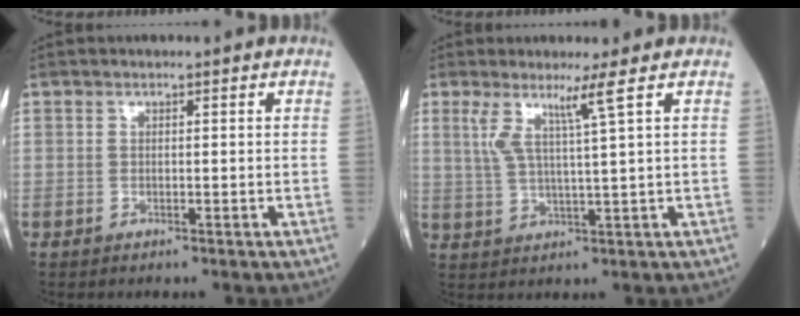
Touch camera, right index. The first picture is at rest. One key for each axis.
{"total": 5.0, "fx": 2.5, "fy": -1.3, "fz": 4.1, "tx": -0.087, "ty": -0.005, "tz": 0.053}